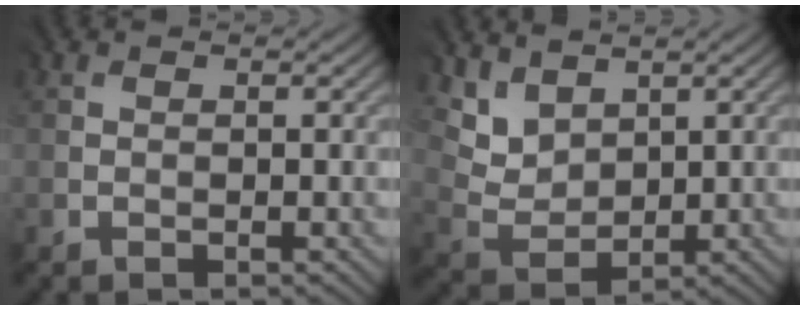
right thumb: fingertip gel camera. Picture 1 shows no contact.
{"total": 5.0, "force": [3.8, 2.8, 1.5], "torque": [-0.050, -0.014, 0.087]}